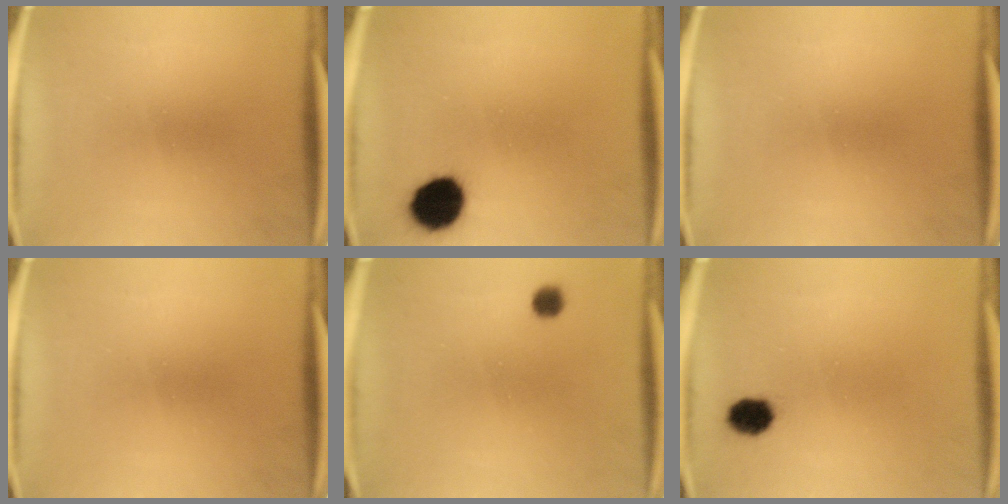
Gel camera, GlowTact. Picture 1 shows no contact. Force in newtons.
{"total": 9.9}
{"total": 0.0}
{"total": 0.0}
{"total": 2.6}
{"total": 5.0}